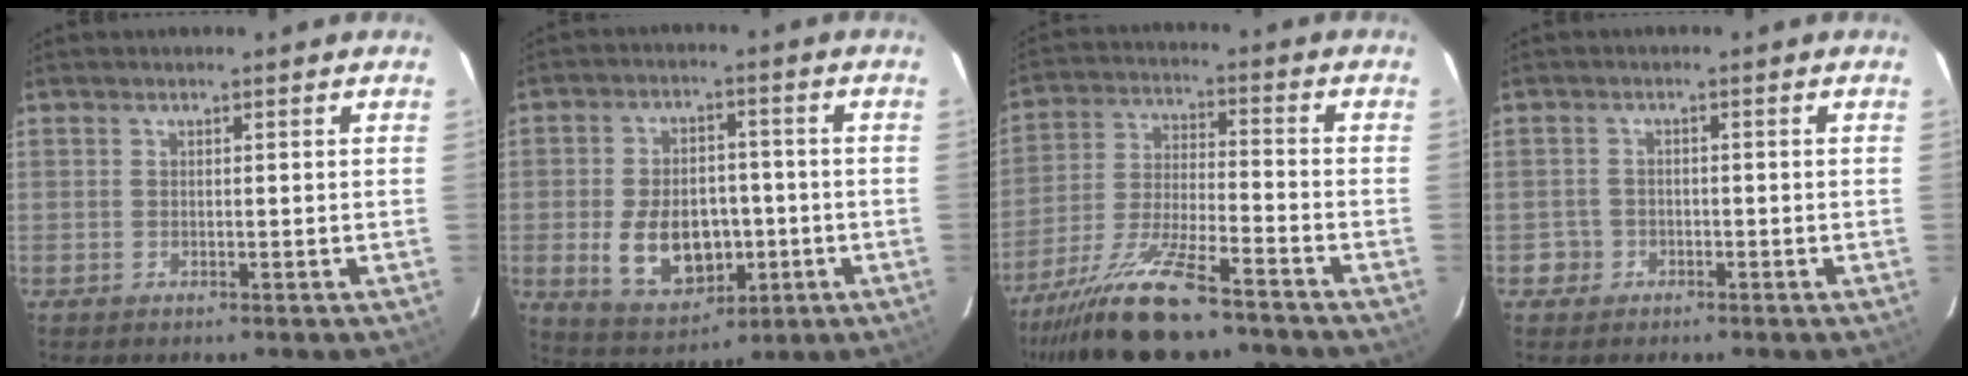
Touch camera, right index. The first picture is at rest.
{"total": 12.7, "force": [-2.8, 8.4, 9.1], "torque": [-0.190, 0.000, -0.025]}
{"total": 16.0, "force": [-12.6, 3.0, 9.4], "torque": [-0.197, -0.028, -0.225]}
{"total": 2.6, "force": [-1.1, 2.3, -0.2], "torque": [0.003, 0.017, -0.016]}